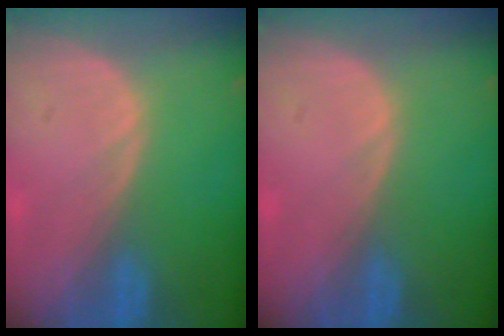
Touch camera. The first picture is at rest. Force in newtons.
{"total": 0.0}